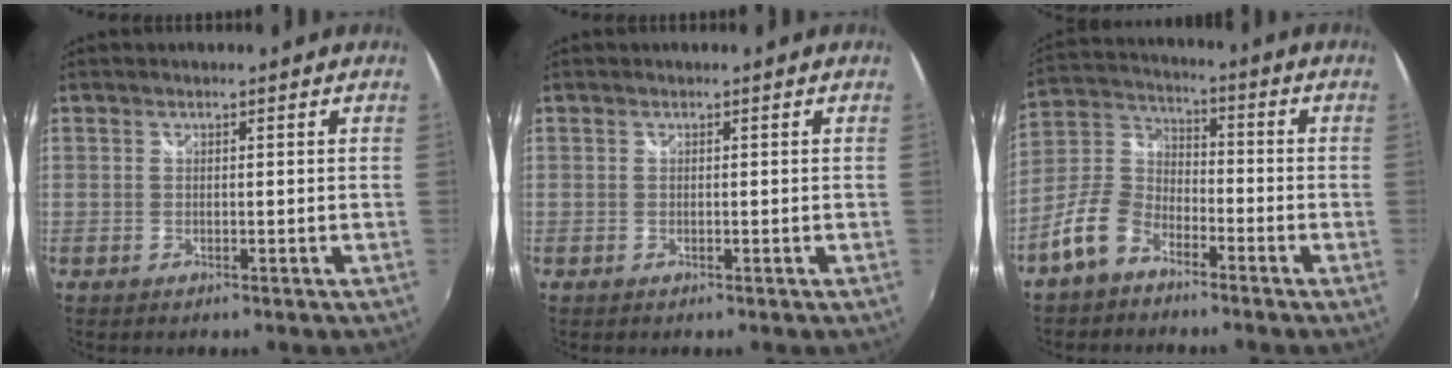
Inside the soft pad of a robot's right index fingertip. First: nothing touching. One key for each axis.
{"total": 0.0}
{"total": 9.1, "fx": -6.1, "fy": 5.2, "fz": 4.5, "tx": -0.107, "ty": 0.019, "tz": -0.124}